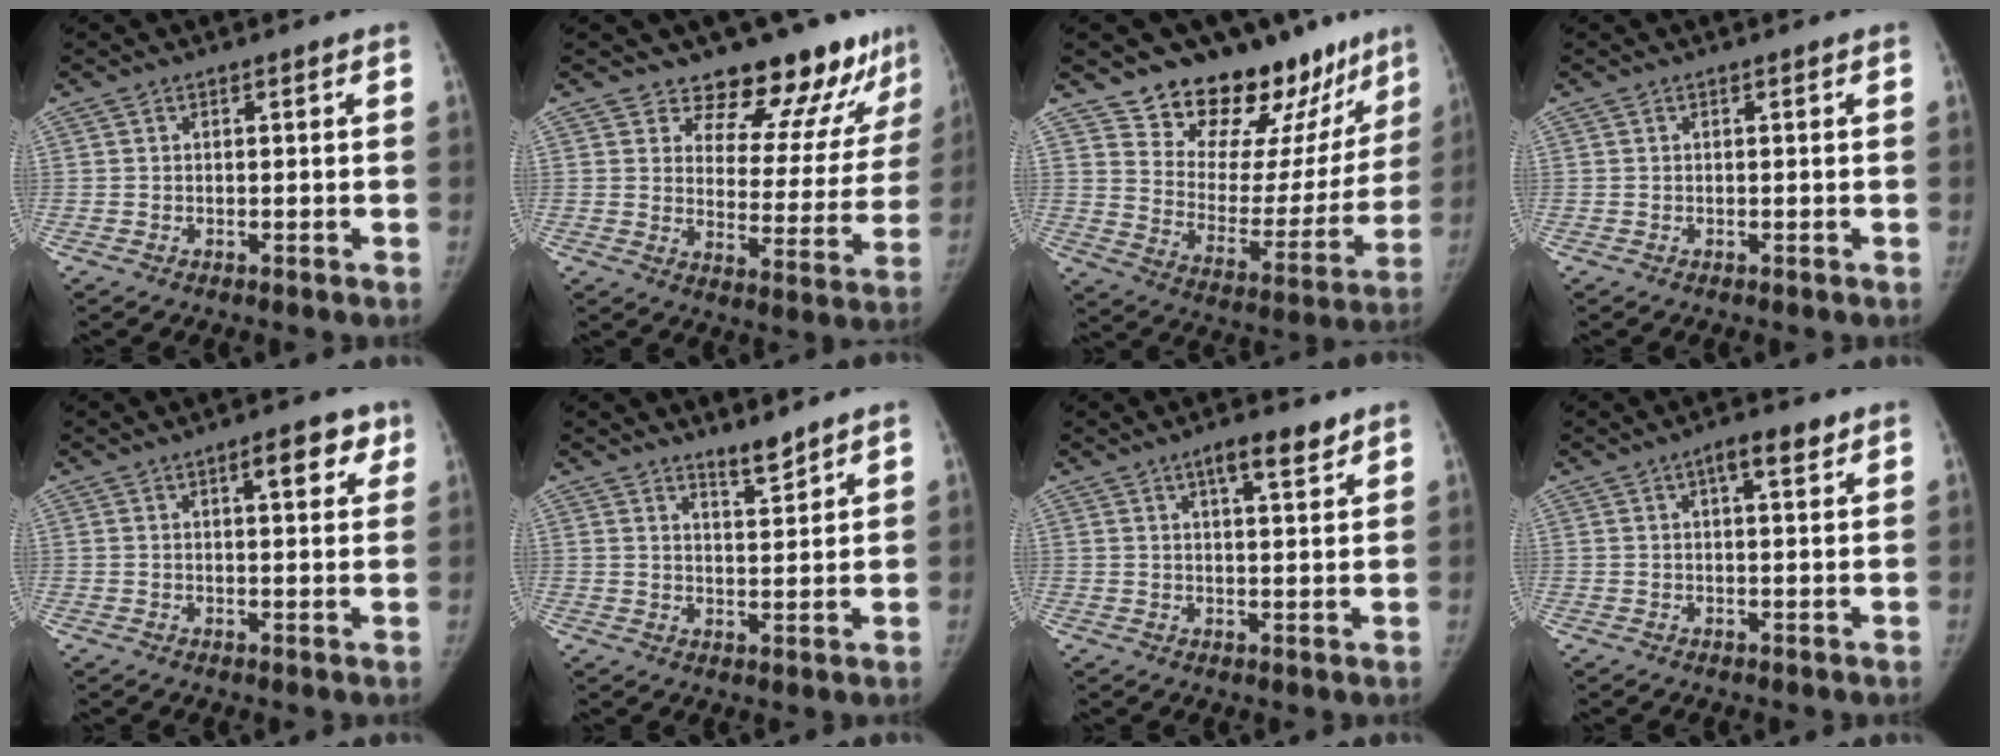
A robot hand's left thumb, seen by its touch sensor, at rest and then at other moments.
{"total": 16.0, "force": [14.0, 6.0, 5.0], "torque": [-0.003, -0.112, 0.174]}
{"total": 22.7, "force": [18.4, 9.8, 8.9], "torque": [-0.071, -0.129, 0.264]}
{"total": 0.0}
{"total": 6.4, "force": [3.2, 2.4, 4.9], "torque": [-0.043, -0.008, 0.037]}
{"total": 3.8, "force": [3.4, 0.6, 1.5], "torque": [-0.013, -0.035, 0.057]}
{"total": 5.8, "force": [3.7, 1.6, 4.1], "torque": [-0.049, -0.020, 0.056]}
{"total": 4.3, "force": [2.3, 1.5, 3.4], "torque": [-0.041, -0.004, 0.032]}